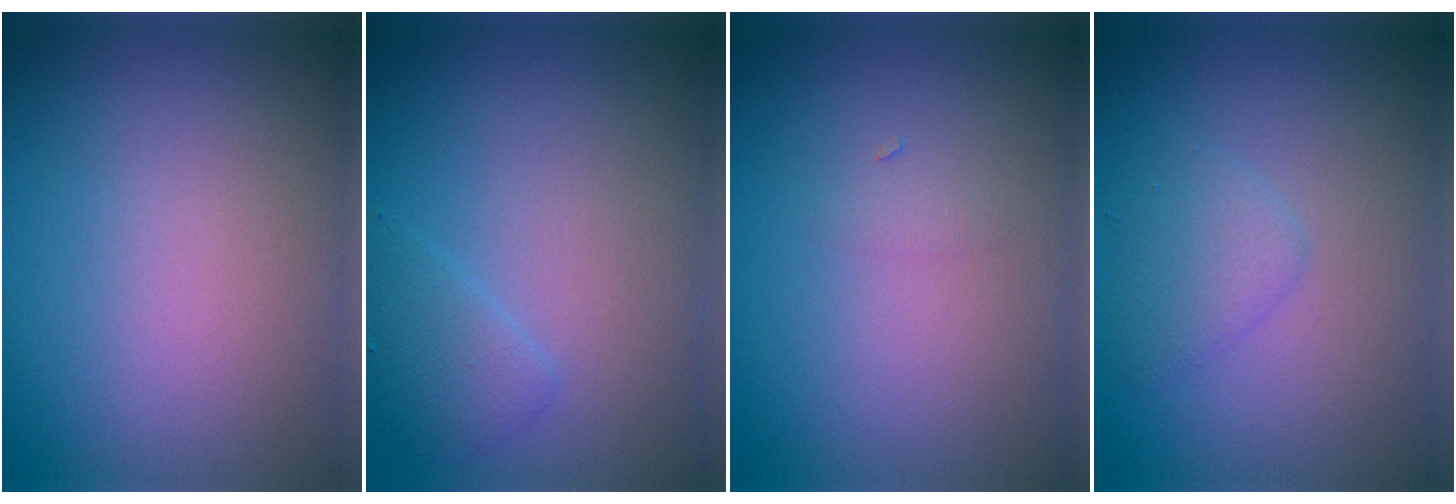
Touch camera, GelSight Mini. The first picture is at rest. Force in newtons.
{"total": 1.7, "press": 1.7, "slide": 0.1}
{"total": 0.6, "press": 0.6, "slide": 0.0}
{"total": 1.8, "press": 1.8, "slide": 0.1}